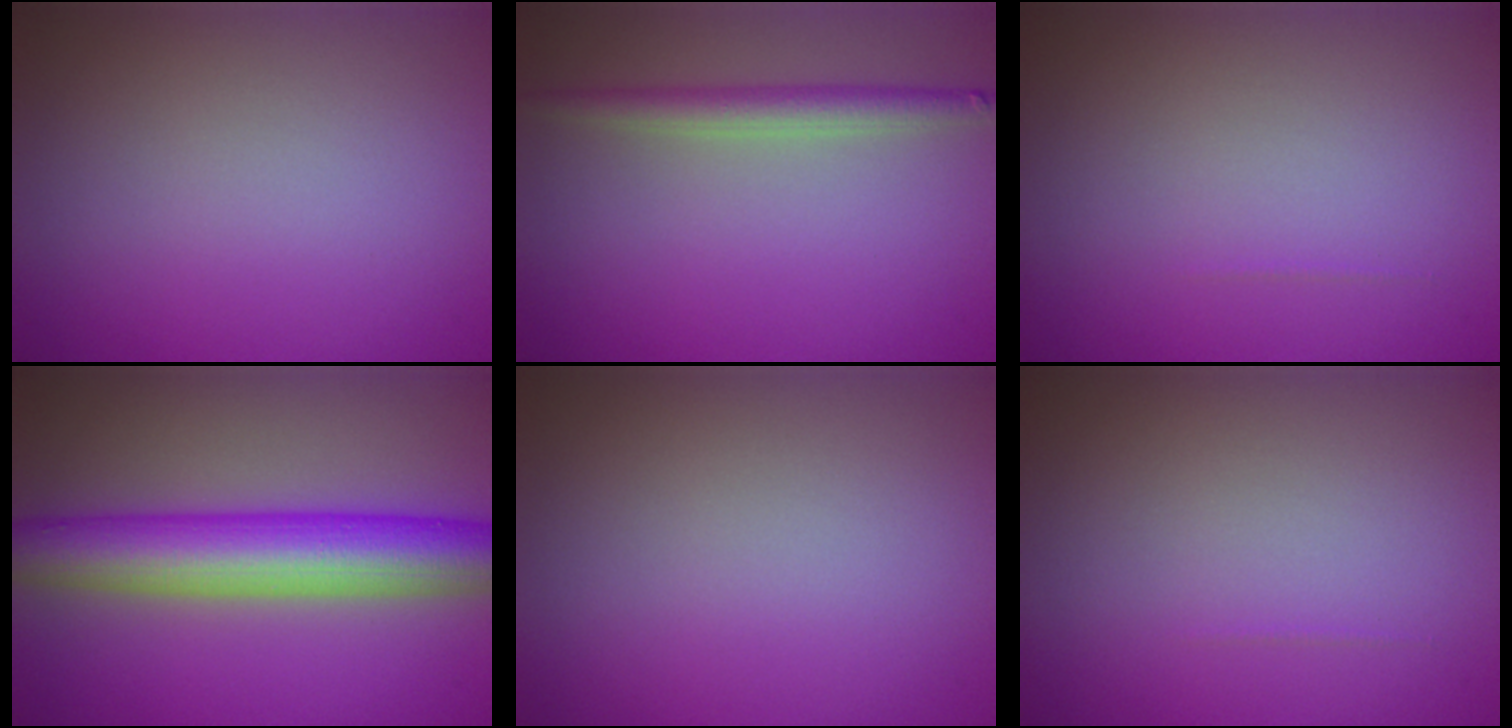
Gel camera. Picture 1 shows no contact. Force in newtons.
{"total": 2.6, "press": 2.6, "slide": 0.1}
{"total": 0.0}
{"total": 8.9, "press": 8.9, "slide": 0.3}
{"total": 0.0}
{"total": 0.0}